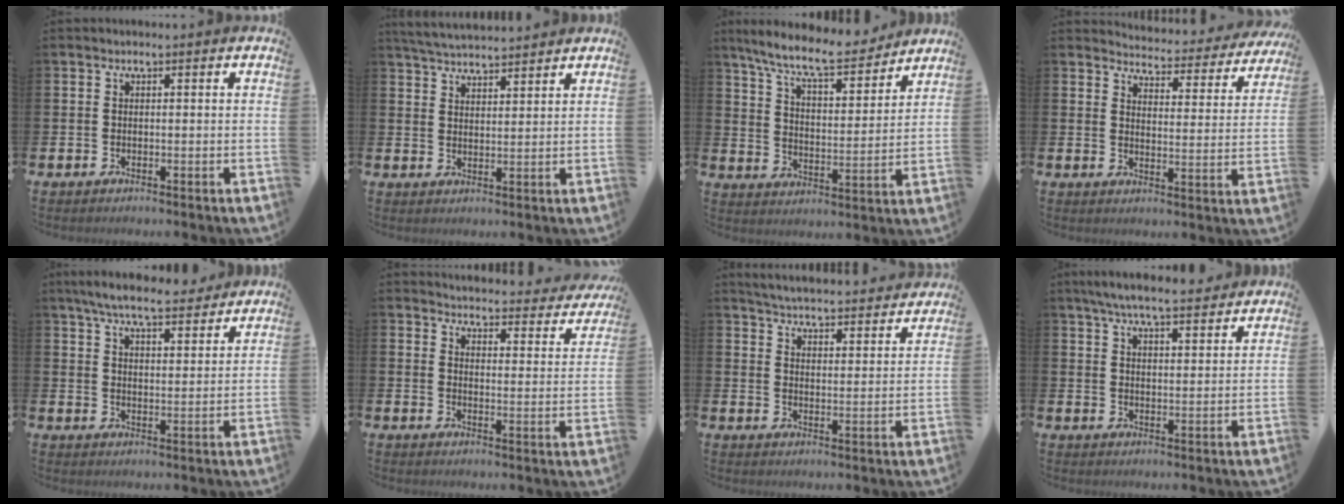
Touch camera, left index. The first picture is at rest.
{"total": 4.4, "force": [4.4, 0.3, 0.4], "torque": [-0.016, -0.025, 0.079]}
{"total": 9.7, "force": [8.7, 1.6, 3.9], "torque": [-0.107, -0.050, 0.150]}
{"total": 4.2, "force": [4.2, 0.7, 0.3], "torque": [-0.011, -0.040, 0.066]}
{"total": 6.9, "force": [6.4, 1.3, 2.3], "torque": [-0.054, -0.031, 0.111]}
{"total": 3.8, "force": [3.7, 0.5, 0.4], "torque": [-0.020, -0.034, 0.058]}
{"total": 5.4, "force": [5.4, 0.4, 0.3], "torque": [-0.022, -0.046, 0.092]}
{"total": 6.4, "force": [6.0, 0.8, 2.1], "torque": [-0.046, -0.025, 0.106]}